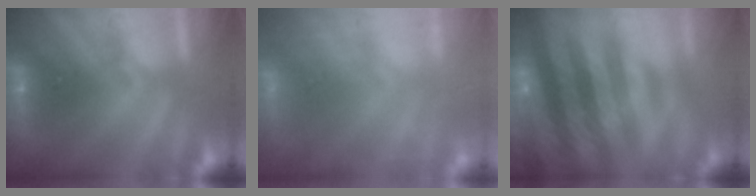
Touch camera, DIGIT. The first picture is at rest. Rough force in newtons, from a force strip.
{"total": 7.5}
{"total": 9.6}